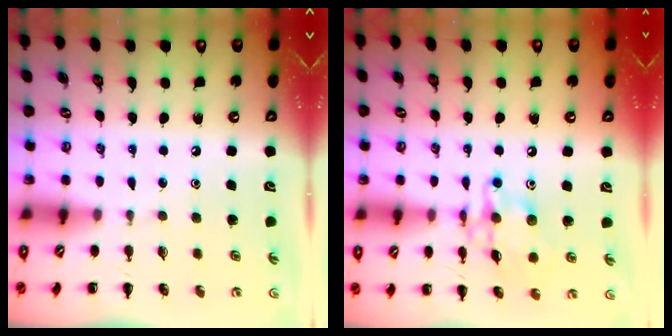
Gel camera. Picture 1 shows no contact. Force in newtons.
{"total": 13.2, "press": 13.2, "slide": 0.7}